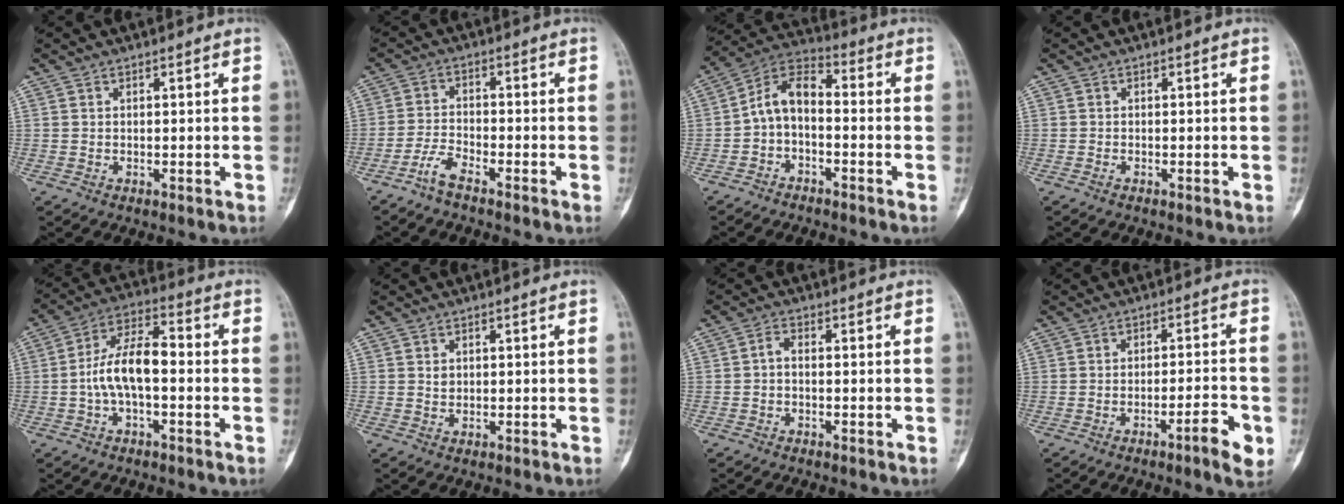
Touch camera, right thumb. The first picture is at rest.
{"total": 3.8, "force": [-3.2, 0.7, 2.1], "torque": [-0.049, 0.018, -0.067]}
{"total": 8.0, "force": [-1.7, 4.6, 6.4], "torque": [-0.110, 0.043, -0.047]}
{"total": 0.0}
{"total": 10.1, "force": [-1.4, 4.6, 8.9], "torque": [-0.166, 0.040, -0.032]}
{"total": 1.1, "force": [0.4, 0.9, 0.6], "torque": [0.000, -0.001, 0.009]}
{"total": 1.7, "force": [-0.5, 0.8, 1.4], "torque": [-0.026, 0.006, -0.016]}
{"total": 6.2, "force": [-2.9, 0.9, 5.3], "torque": [-0.079, 0.018, -0.038]}